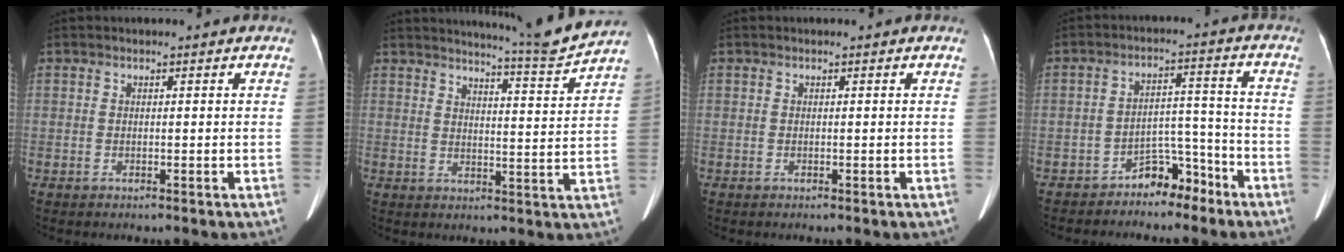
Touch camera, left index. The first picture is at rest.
{"total": 8.1, "force": [7.6, -2.4, 1.3], "torque": [-0.035, -0.048, 0.109]}
{"total": 0.0}
{"total": 5.8, "force": [-5.0, 2.5, 1.6], "torque": [-0.023, 0.023, -0.081]}